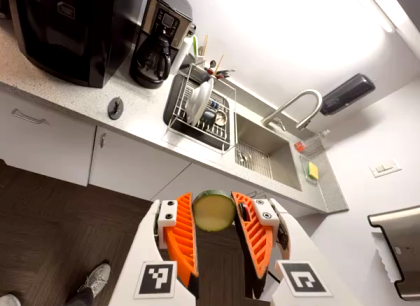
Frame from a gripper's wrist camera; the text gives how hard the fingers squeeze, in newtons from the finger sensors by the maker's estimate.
{"total": 10.7, "left": 10.7, "right": 10.7}